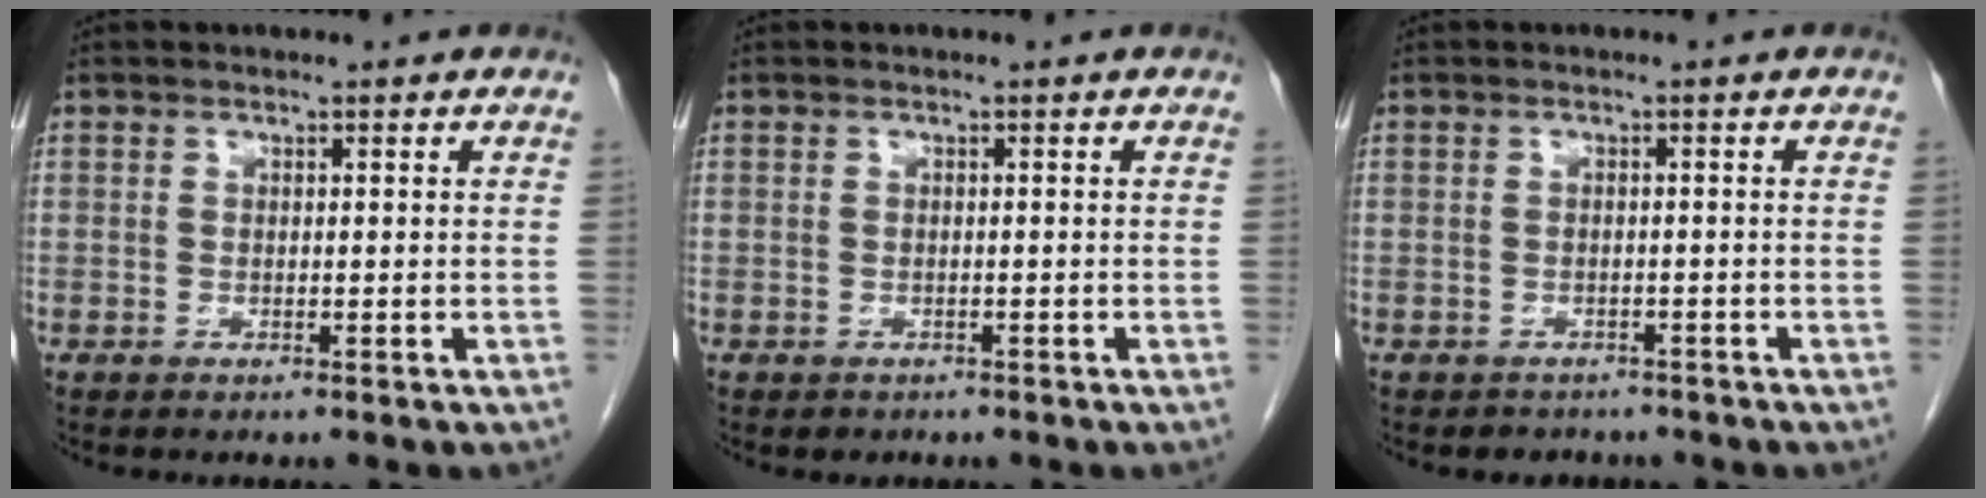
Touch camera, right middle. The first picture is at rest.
{"total": 1.0, "force": [-0.7, 0.7, 0.1], "torque": [-0.008, 0.001, -0.006]}
{"total": 3.1, "force": [-2.6, 1.7, 0.2], "torque": [-0.011, 0.005, -0.034]}